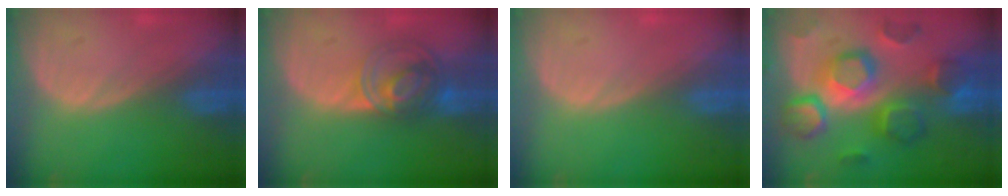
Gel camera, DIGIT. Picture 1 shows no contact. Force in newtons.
{"total": 7.6, "press": 6.2, "slide": 4.3}
{"total": 0.0}
{"total": 12.3, "press": 12.3, "slide": 1.0}